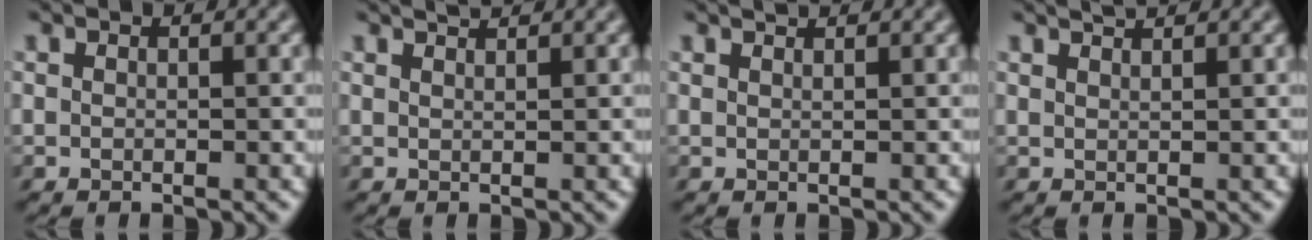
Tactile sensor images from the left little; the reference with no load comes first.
{"total": 1.6, "force": [1.5, 0.2, 0.6], "torque": [0.002, 0.012, 0.012]}
{"total": 1.0, "force": [1.0, 0.0, 0.2], "torque": [0.003, 0.008, 0.012]}
{"total": 1.9, "force": [1.7, 0.3, 0.8], "torque": [0.000, 0.014, 0.015]}